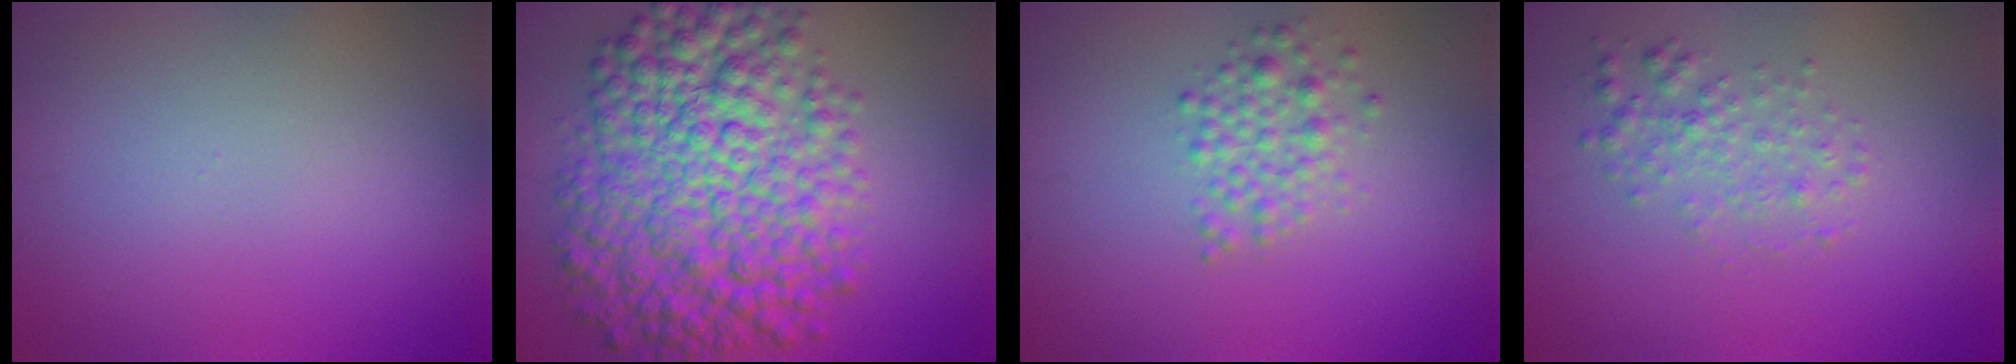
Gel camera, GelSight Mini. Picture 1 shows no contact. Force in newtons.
{"total": 11.3, "press": 11.3, "slide": 0.1}
{"total": 2.5, "press": 2.5, "slide": 0.1}
{"total": 2.2, "press": 2.2, "slide": 0.0}